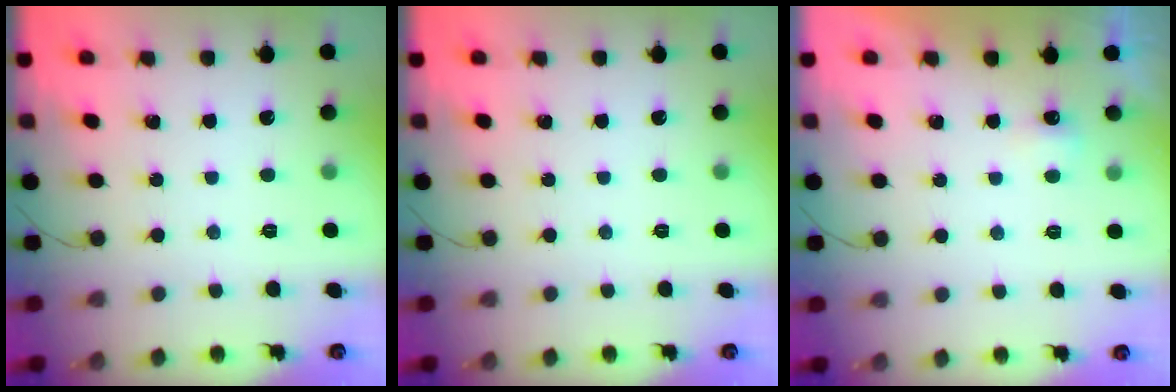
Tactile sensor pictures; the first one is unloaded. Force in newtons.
{"total": 0.0}
{"total": 3.0, "press": 2.9, "slide": 0.8}